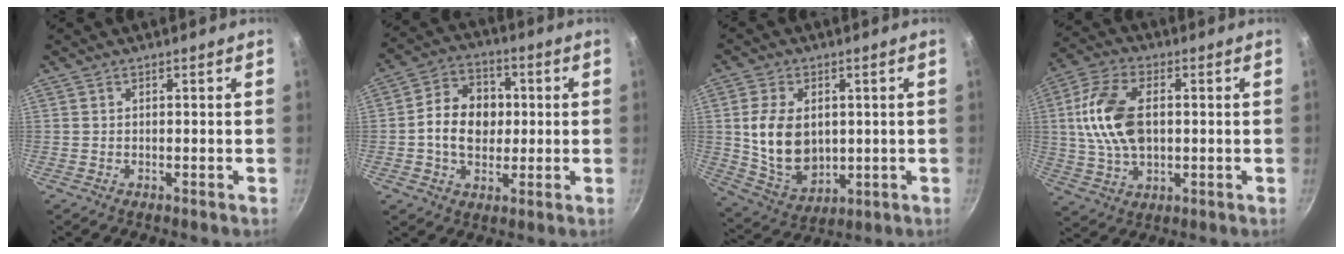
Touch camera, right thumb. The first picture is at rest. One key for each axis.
{"total": 11.5, "fx": 0.1, "fy": 9.0, "fz": 7.2, "tx": -0.093, "ty": 0.014, "tz": -0.010}
{"total": 12.9, "fx": 1.3, "fy": 9.0, "fz": 9.1, "tx": -0.147, "ty": -0.018, "tz": 0.042}
{"total": 13.9, "fx": 1.4, "fy": 8.5, "fz": 11.0, "tx": -0.202, "ty": 0.010, "tz": 0.022}